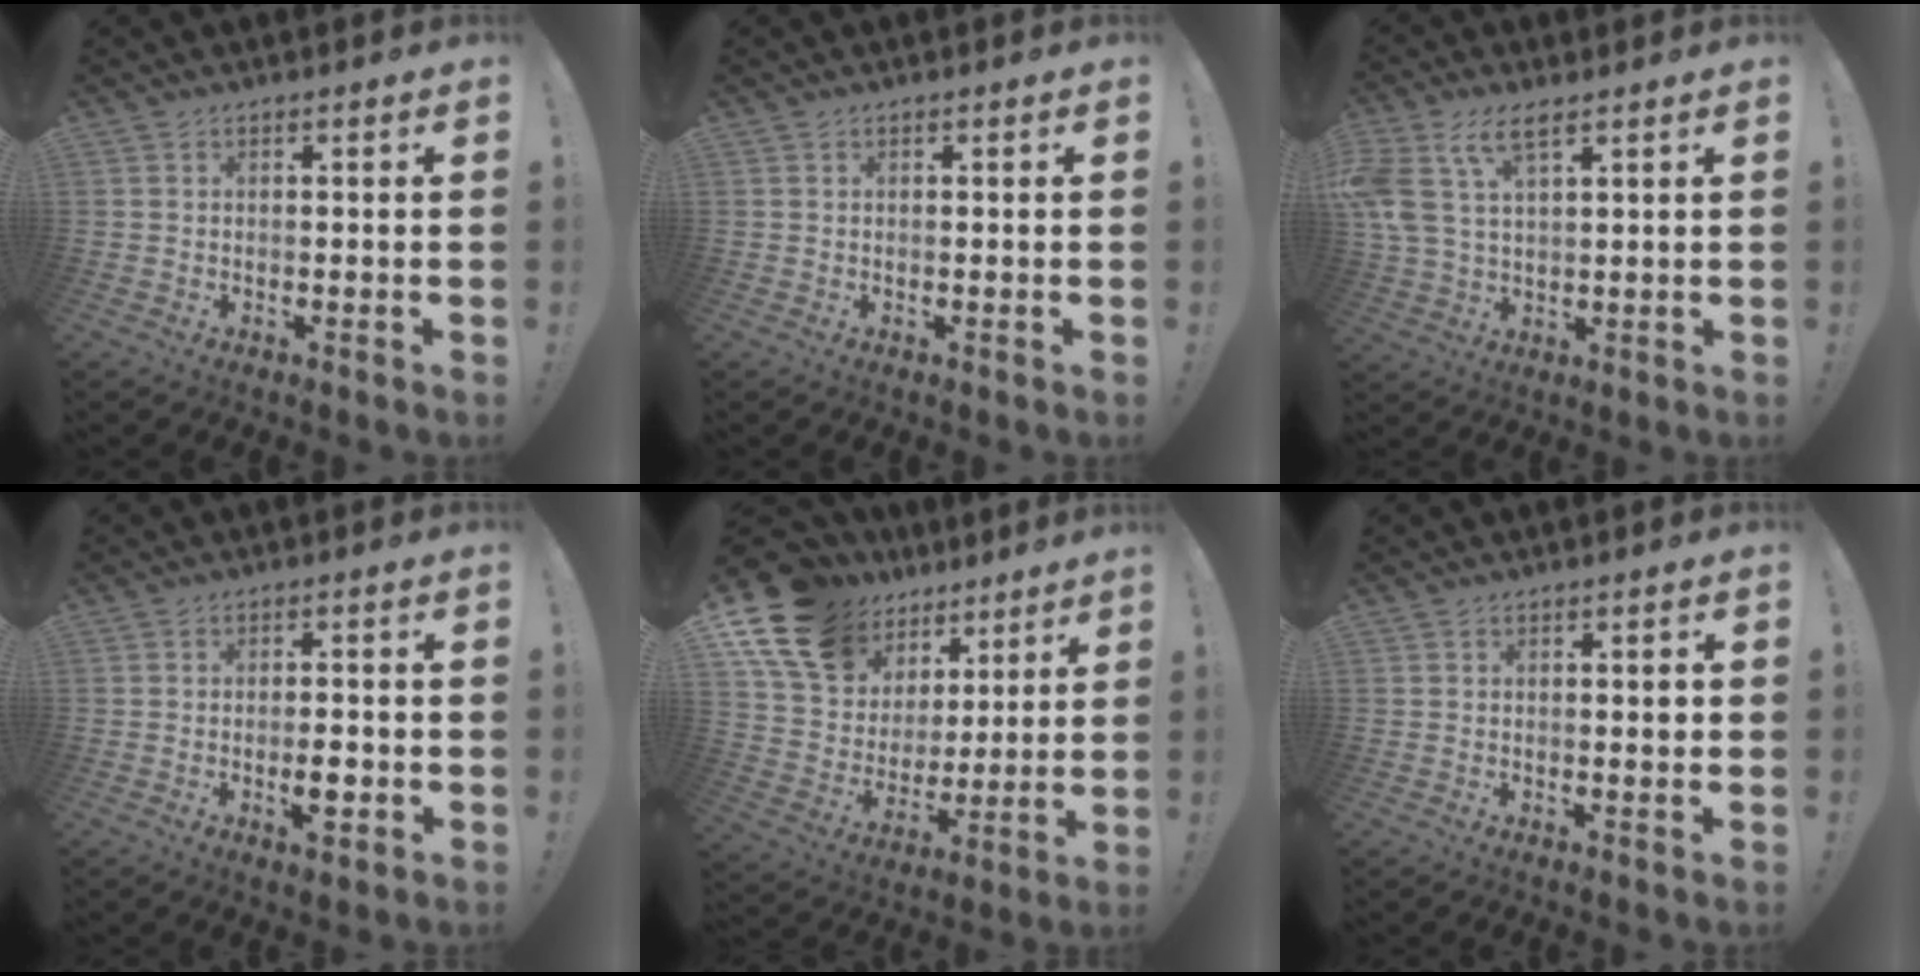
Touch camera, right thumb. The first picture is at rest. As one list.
[{"total": 0.0}, {"total": 10.6, "force": [5.7, 4.7, 7.6], "torque": [-0.157, -0.014, 0.108]}, {"total": 4.9, "force": [-1.8, 1.7, 4.3], "torque": [-0.057, 0.005, -0.029]}, {"total": 18.5, "force": [11.6, 12.1, 7.8], "torque": [-0.136, -0.073, 0.233]}, {"total": 1.4, "force": [0.0, 0.3, 1.4], "torque": [-0.020, 0.001, -0.003]}]